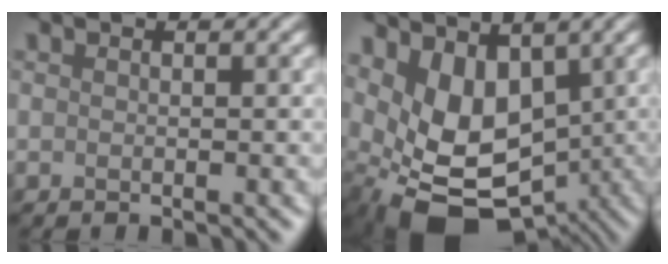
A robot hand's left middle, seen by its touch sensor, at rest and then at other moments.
{"total": 8.5, "force": [-0.1, 6.1, 6.0], "torque": [-0.115, -0.026, 0.009]}